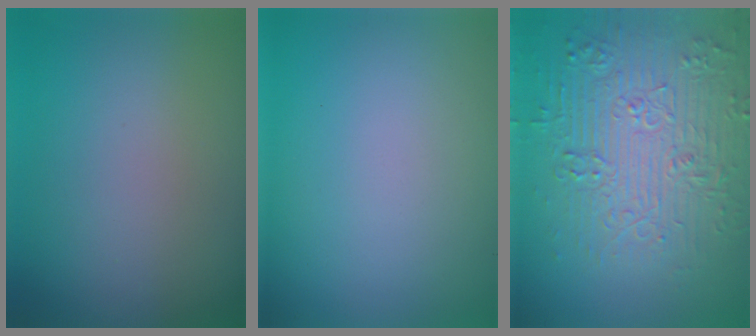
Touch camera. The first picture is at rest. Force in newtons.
{"total": 0.0}
{"total": 8.0, "press": 6.2, "slide": 5.0}